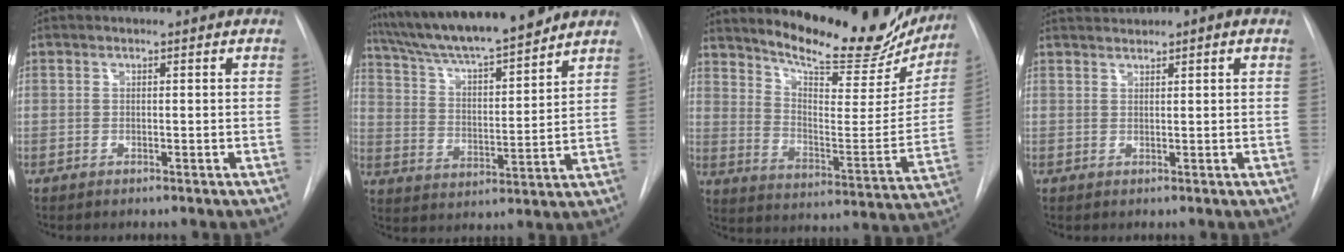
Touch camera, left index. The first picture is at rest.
{"total": 16.8, "force": [14.8, 1.2, 7.8], "torque": [-0.133, 0.007, 0.248]}
{"total": 22.2, "force": [19.5, 5.5, 9.1], "torque": [-0.130, -0.052, 0.263]}
{"total": 1.7, "force": [1.3, 0.4, 1.0], "torque": [-0.015, 0.017, 0.026]}